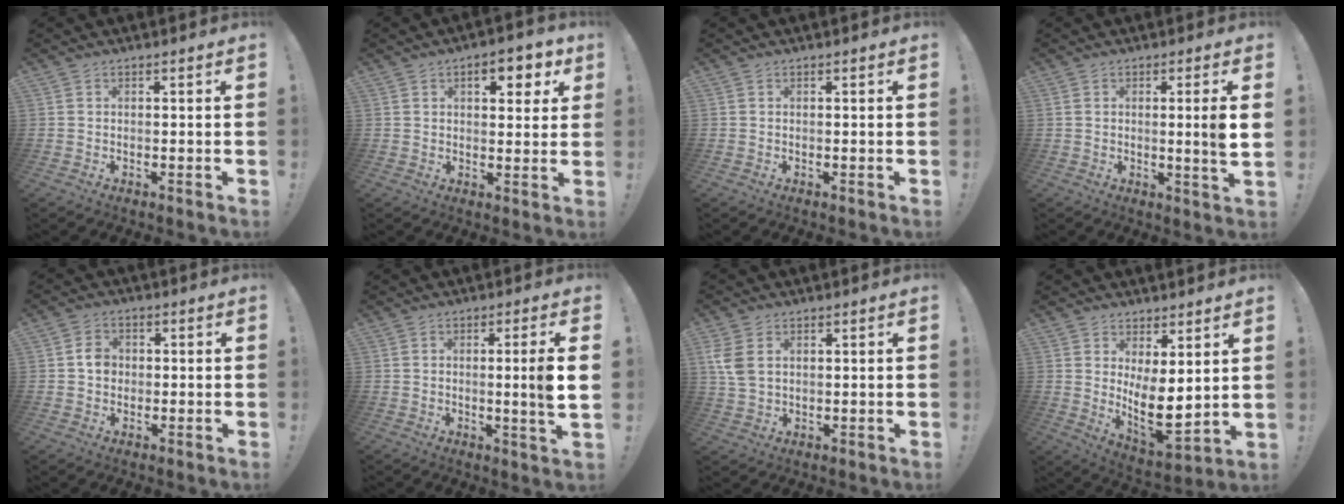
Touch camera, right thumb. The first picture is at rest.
{"total": 7.8, "force": [3.7, 3.7, 5.9], "torque": [-0.066, -0.009, 0.056]}
{"total": 0.0}
{"total": 5.3, "force": [0.4, -0.8, 5.2], "torque": [-0.082, -0.009, 0.001]}
{"total": 4.4, "force": [-0.1, 3.8, 2.3], "torque": [-0.021, 0.002, -0.006]}
{"total": 6.5, "force": [0.2, -0.8, 6.5], "torque": [-0.102, -0.008, -0.002]}
{"total": 6.6, "force": [2.4, 4.3, 4.4], "torque": [-0.095, -0.009, 0.045]}
{"total": 11.3, "force": [1.8, 5.0, 9.9], "torque": [-0.157, -0.043, 0.041]}